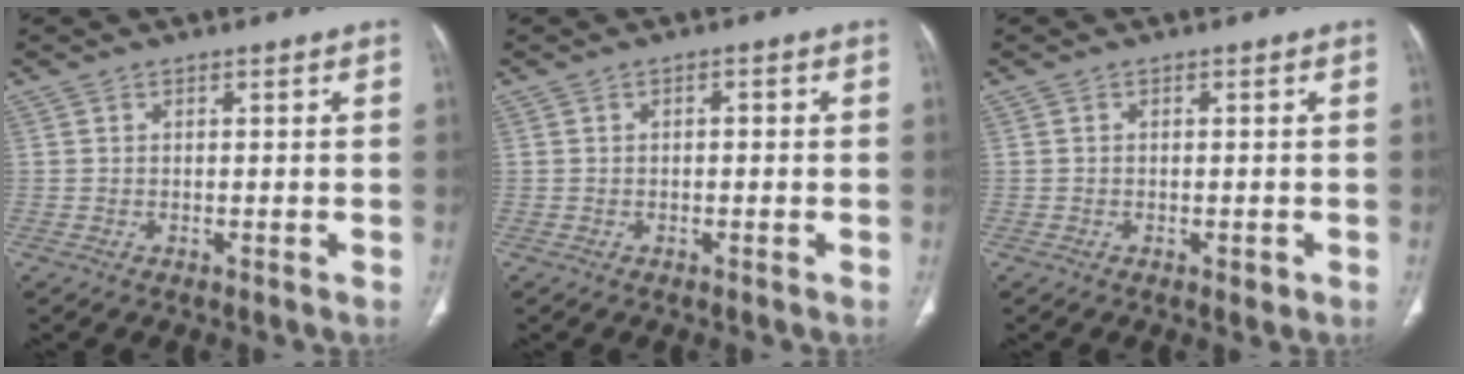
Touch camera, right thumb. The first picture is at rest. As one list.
[{"total": 1.2, "force": [0.1, 0.6, 1.0], "torque": [-0.015, 0.002, -0.001]}, {"total": 1.2, "force": [-0.4, 0.7, 0.8], "torque": [-0.009, -0.001, -0.005]}]